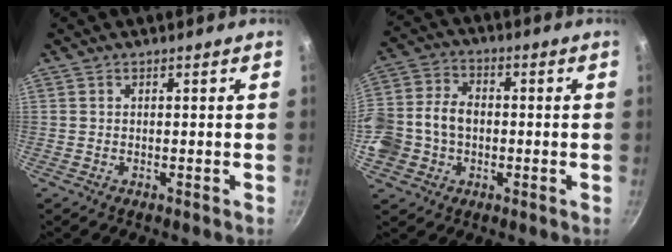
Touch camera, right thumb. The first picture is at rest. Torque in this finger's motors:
{"motor_torque": [2.38, 2.37, 1.25, -1.00, 0.19]}